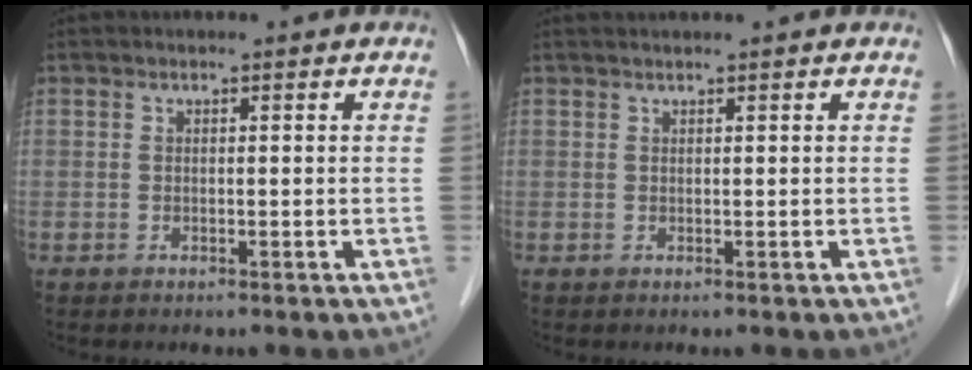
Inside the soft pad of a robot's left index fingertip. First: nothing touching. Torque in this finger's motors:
{"motor_torque": [0.34, 0.01, -0.01, -0.01]}